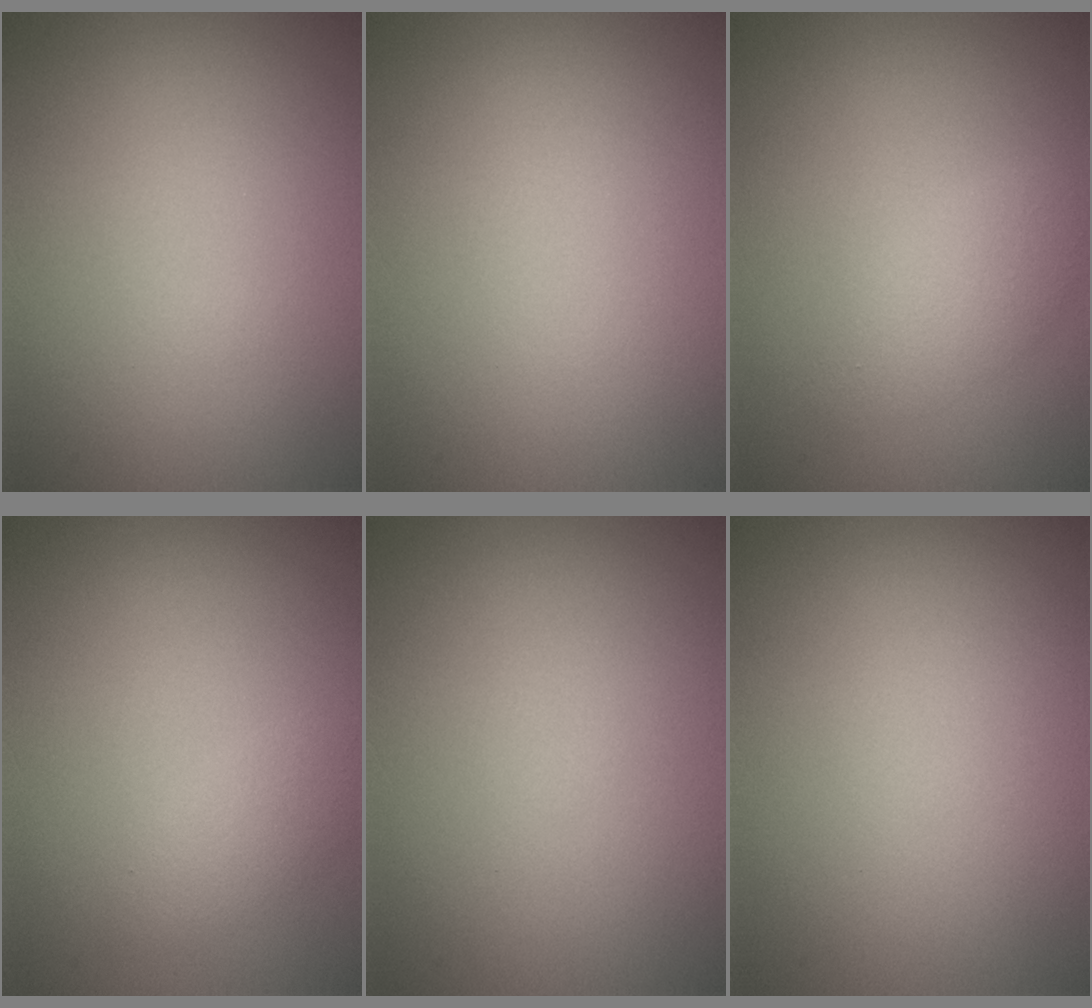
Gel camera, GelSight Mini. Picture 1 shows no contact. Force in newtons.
{"total": 0.0}
{"total": 2.1, "press": 2.1, "slide": 0.2}
{"total": 1.7, "press": 1.7, "slide": 0.1}
{"total": 0.0}
{"total": 0.0}